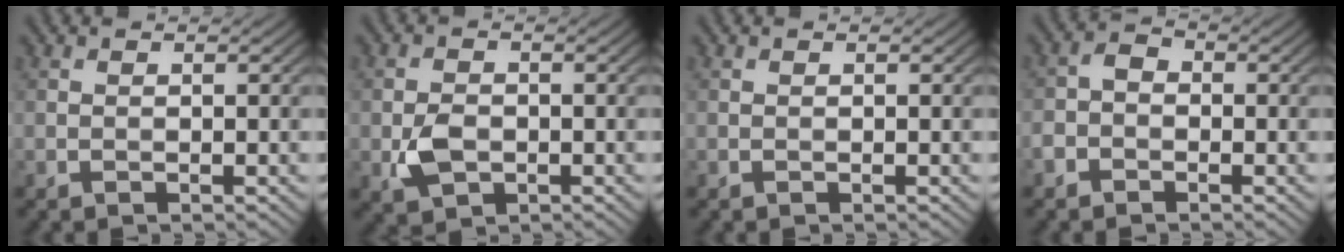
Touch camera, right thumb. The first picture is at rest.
{"total": 3.6, "force": [-1.0, 2.5, 2.4], "torque": [-0.053, -0.007, -0.021]}
{"total": 0.0}
{"total": 2.6, "force": [-1.4, 1.9, 1.1], "torque": [-0.022, 0.004, -0.038]}